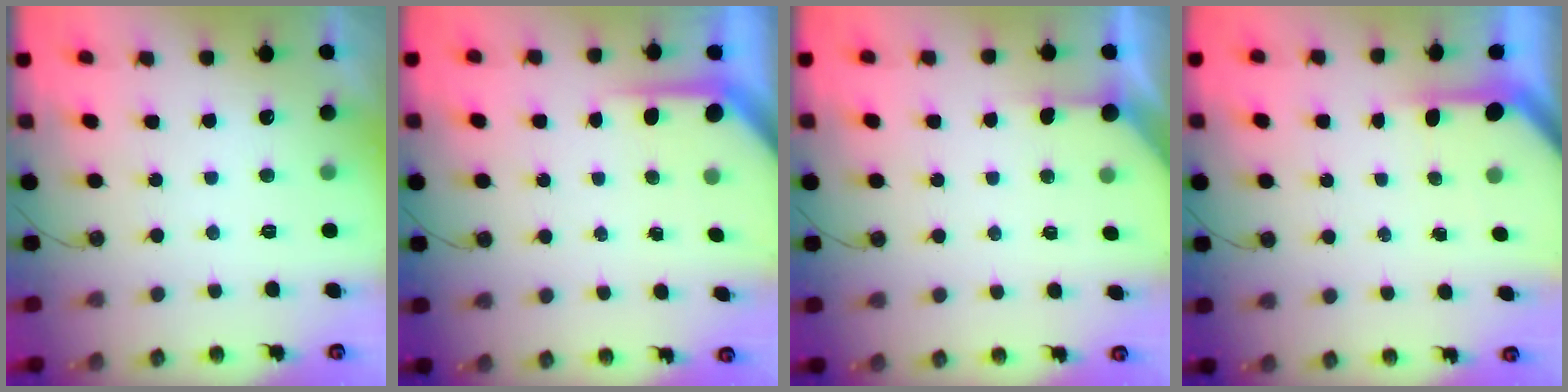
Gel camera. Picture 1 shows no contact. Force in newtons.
{"total": 4.9, "press": 4.9, "slide": 0.3}
{"total": 2.4, "press": 2.4, "slide": 0.3}
{"total": 3.6, "press": 3.6, "slide": 0.2}